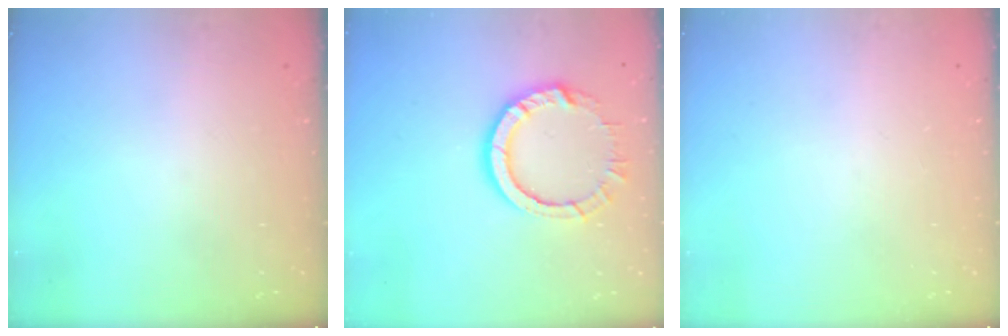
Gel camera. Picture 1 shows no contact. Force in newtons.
{"total": 9.8, "press": 9.8, "slide": 0.4}
{"total": 0.0}